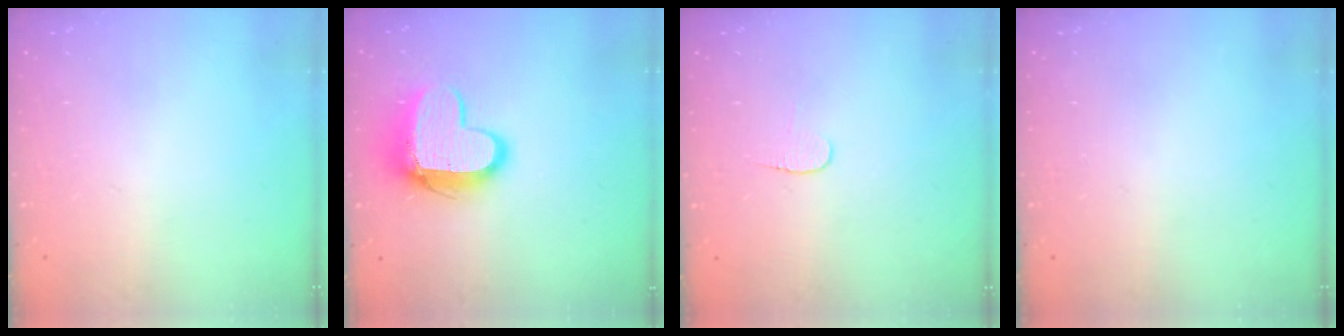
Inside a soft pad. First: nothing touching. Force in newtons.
{"total": 13.2, "press": 13.2, "slide": 1.2}
{"total": 4.0, "press": 4.0, "slide": 0.4}
{"total": 0.0}